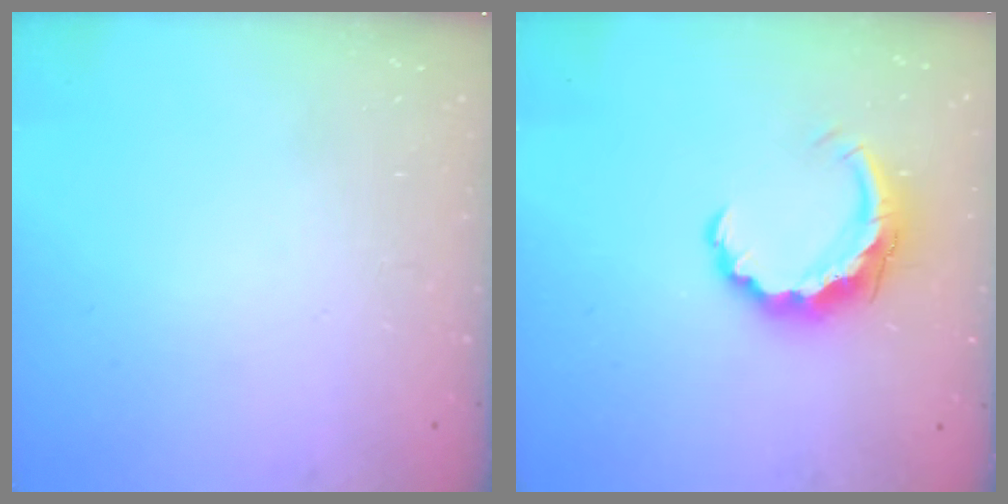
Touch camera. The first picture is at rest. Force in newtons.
{"total": 8.2, "press": 8.2, "slide": 0.1}